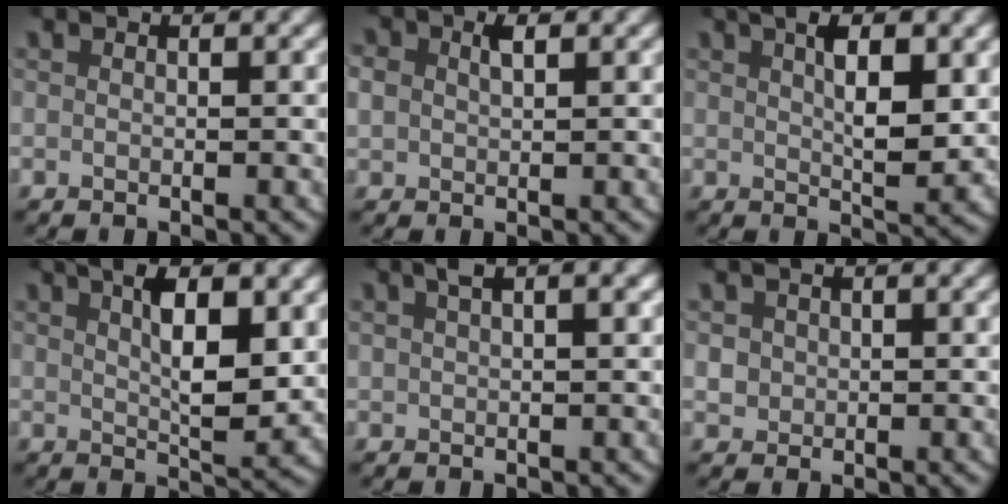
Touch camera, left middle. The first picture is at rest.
{"total": 2.3, "force": [0.5, 1.9, 1.3], "torque": [-0.040, 0.003, 0.013]}
{"total": 5.5, "force": [2.5, 2.1, 4.5], "torque": [-0.061, 0.000, 0.040]}
{"total": 6.3, "force": [2.9, 2.3, 5.1], "torque": [-0.076, -0.004, 0.049]}
{"total": 2.0, "force": [1.2, 0.7, 1.5], "torque": [-0.023, 0.013, 0.021]}
{"total": 2.6, "force": [0.2, 2.5, 0.7], "torque": [-0.026, -0.006, 0.008]}